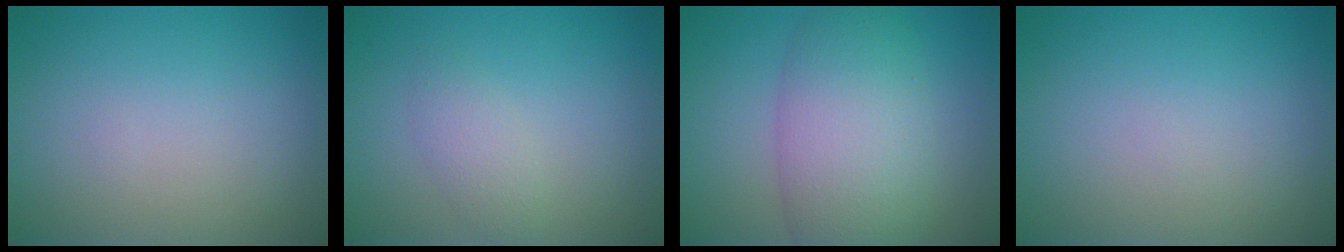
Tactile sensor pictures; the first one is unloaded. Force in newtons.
{"total": 1.7, "press": 1.7, "slide": 0.1}
{"total": 8.0, "press": 8.0, "slide": 0.2}
{"total": 0.0}